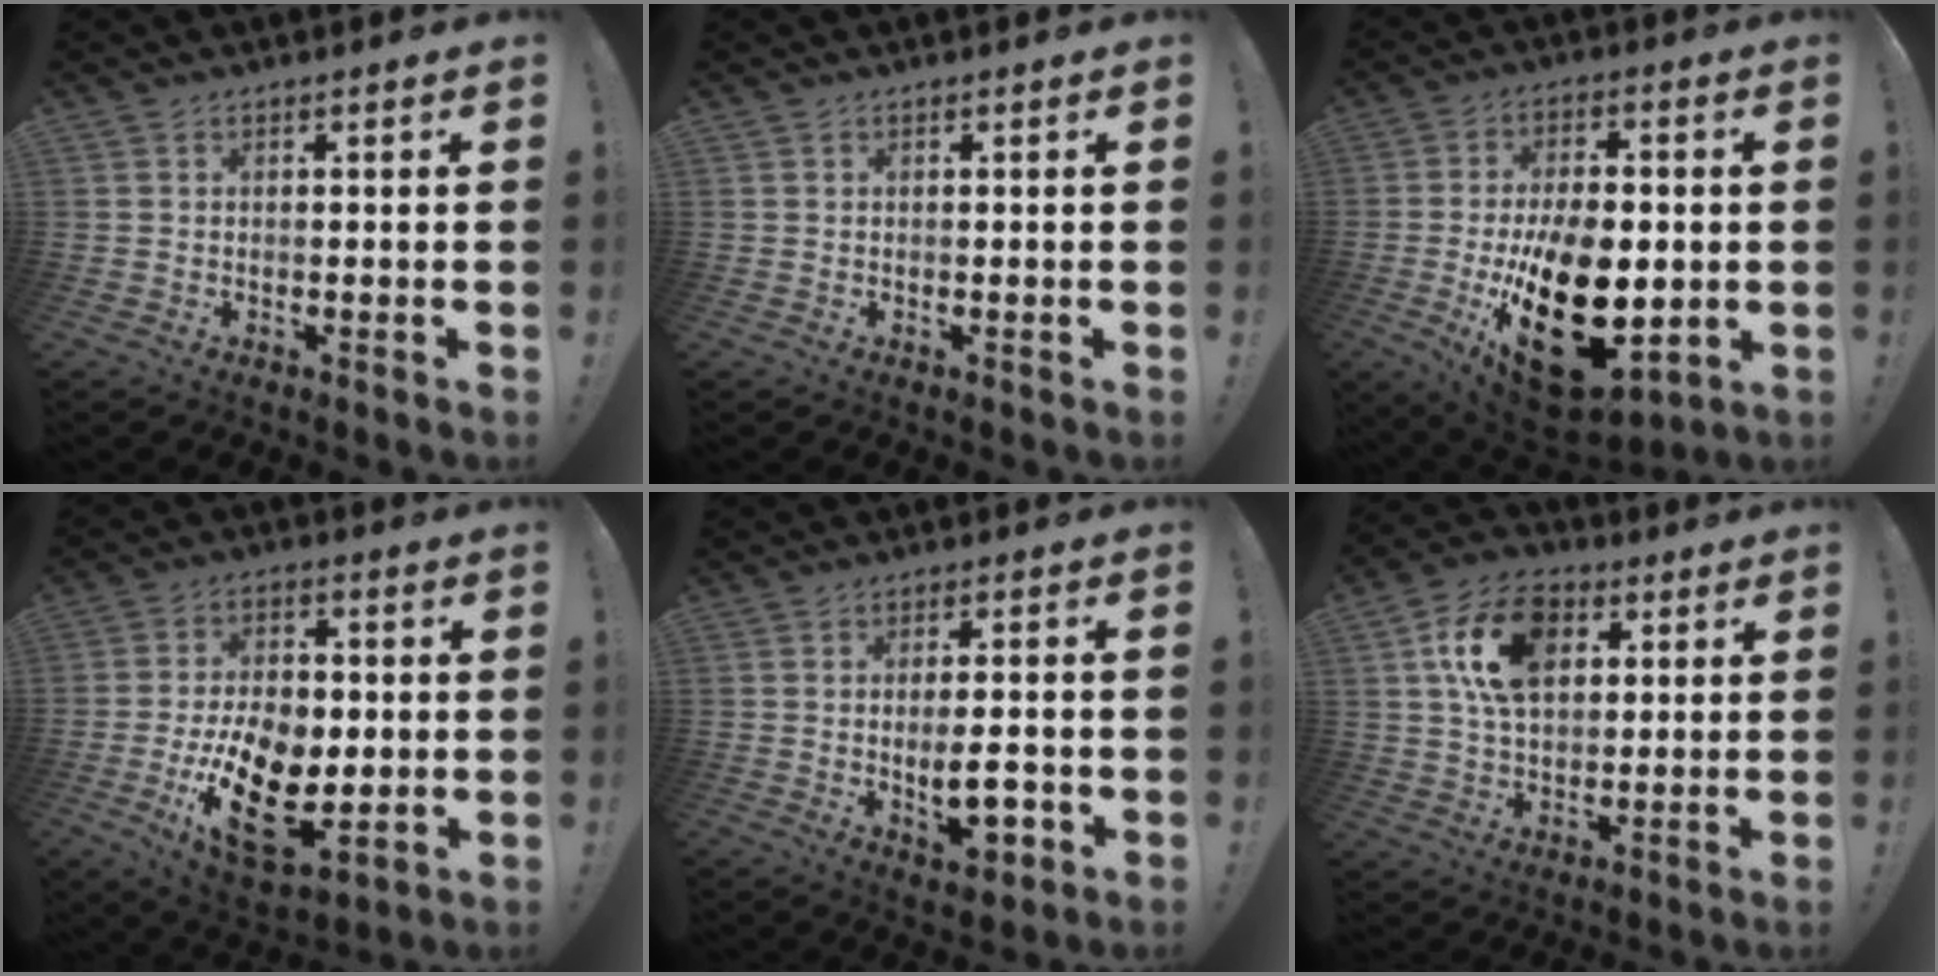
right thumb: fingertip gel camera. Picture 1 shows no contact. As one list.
[{"total": 0.0}, {"total": 24.9, "force": [-5.4, 14.7, 19.4], "torque": [-0.318, 0.013, -0.067]}, {"total": 18.7, "force": [-4.8, 11.4, 13.9], "torque": [-0.240, 0.013, -0.073]}, {"total": 8.7, "force": [-1.7, 2.9, 8.0], "torque": [-0.119, -0.005, -0.029]}, {"total": 15.8, "force": [5.2, 10.6, 10.4], "torque": [-0.183, 0.003, 0.097]}]